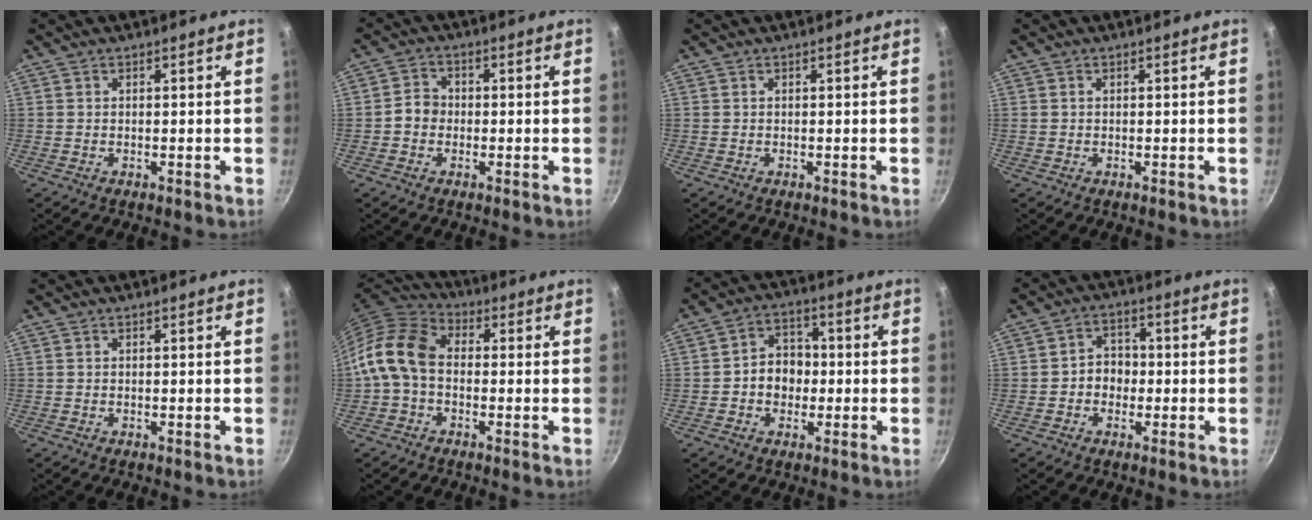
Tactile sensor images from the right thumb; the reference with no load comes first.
{"total": 3.7, "force": [-0.8, 3.3, 1.7], "torque": [-0.010, 0.017, -0.022]}
{"total": 0.0}
{"total": 0.0}
{"total": 0.0}
{"total": 11.1, "force": [-1.1, 7.9, 7.7], "torque": [-0.131, 0.034, -0.043]}
{"total": 7.7, "force": [-0.7, 6.3, 4.3], "torque": [-0.031, 0.019, -0.017]}
{"total": 5.4, "force": [-0.8, 4.5, 2.8], "torque": [-0.011, 0.018, -0.016]}